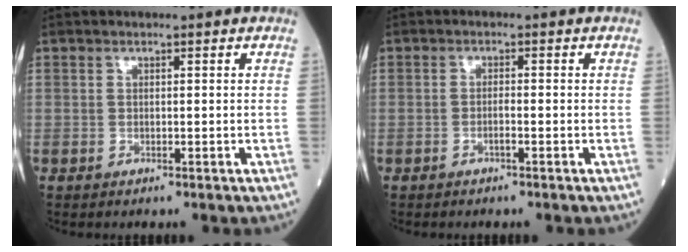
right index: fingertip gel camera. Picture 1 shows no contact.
{"total": 1.2, "force": [-0.6, 0.1, 1.0], "torque": [-0.019, 0.002, -0.012]}